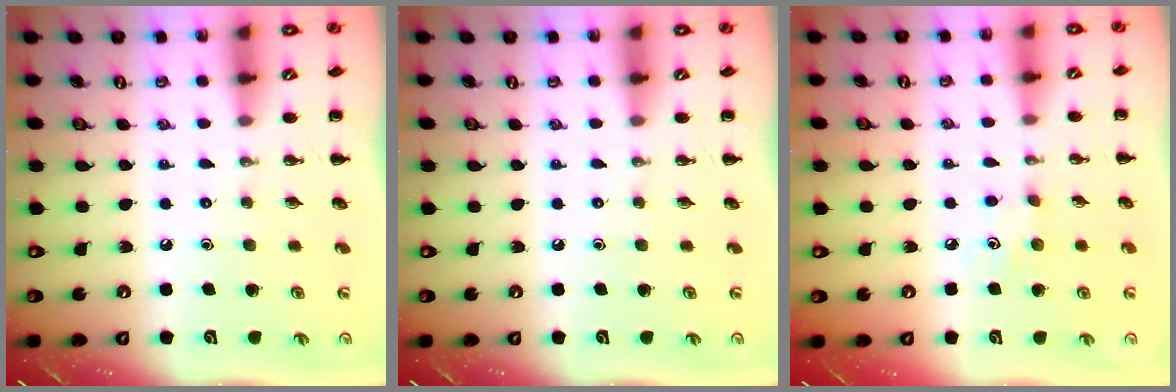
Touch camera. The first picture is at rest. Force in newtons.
{"total": 0.0}
{"total": 3.7, "press": 3.6, "slide": 0.9}